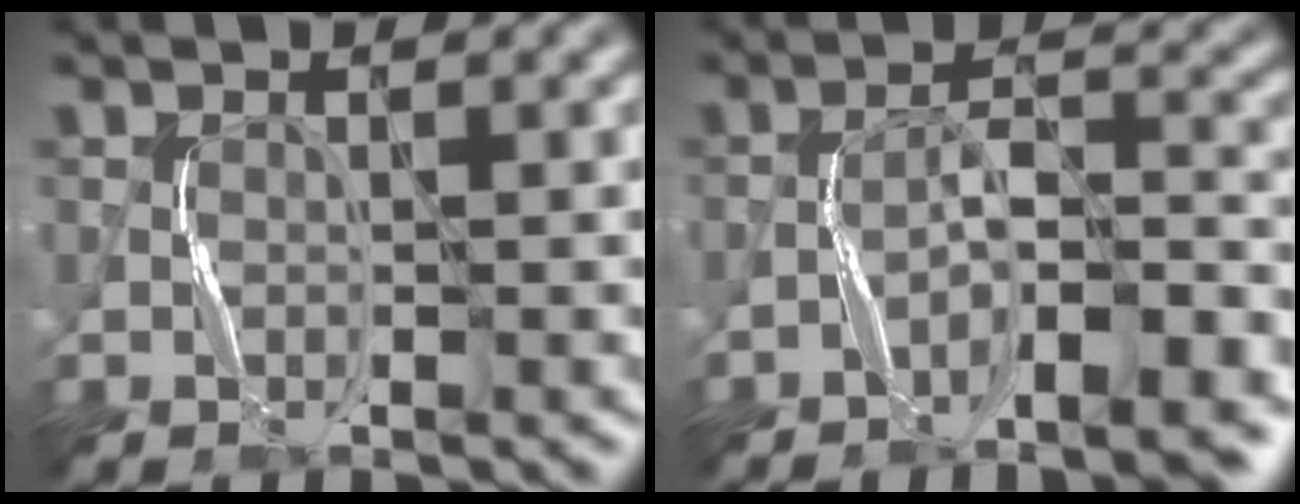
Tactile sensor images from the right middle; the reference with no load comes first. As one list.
[{"total": 7.3, "force": [-5.0, 1.5, 5.2], "torque": [-0.074, 0.015, -0.079]}]